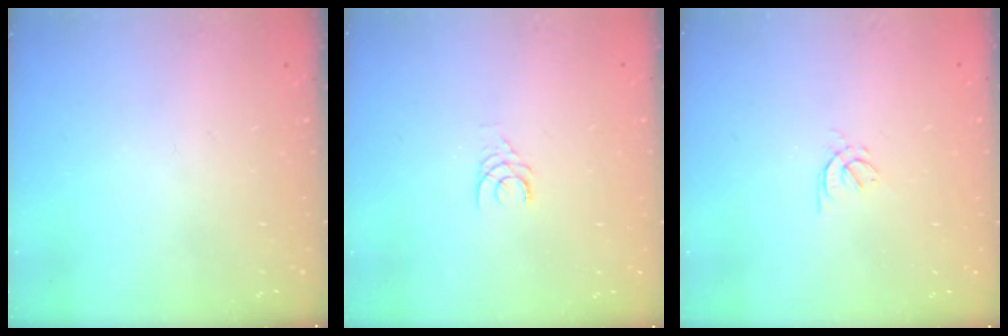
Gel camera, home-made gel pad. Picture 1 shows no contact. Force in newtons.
{"total": 2.4, "press": 2.4, "slide": 0.2}
{"total": 2.1, "press": 2.0, "slide": 0.6}